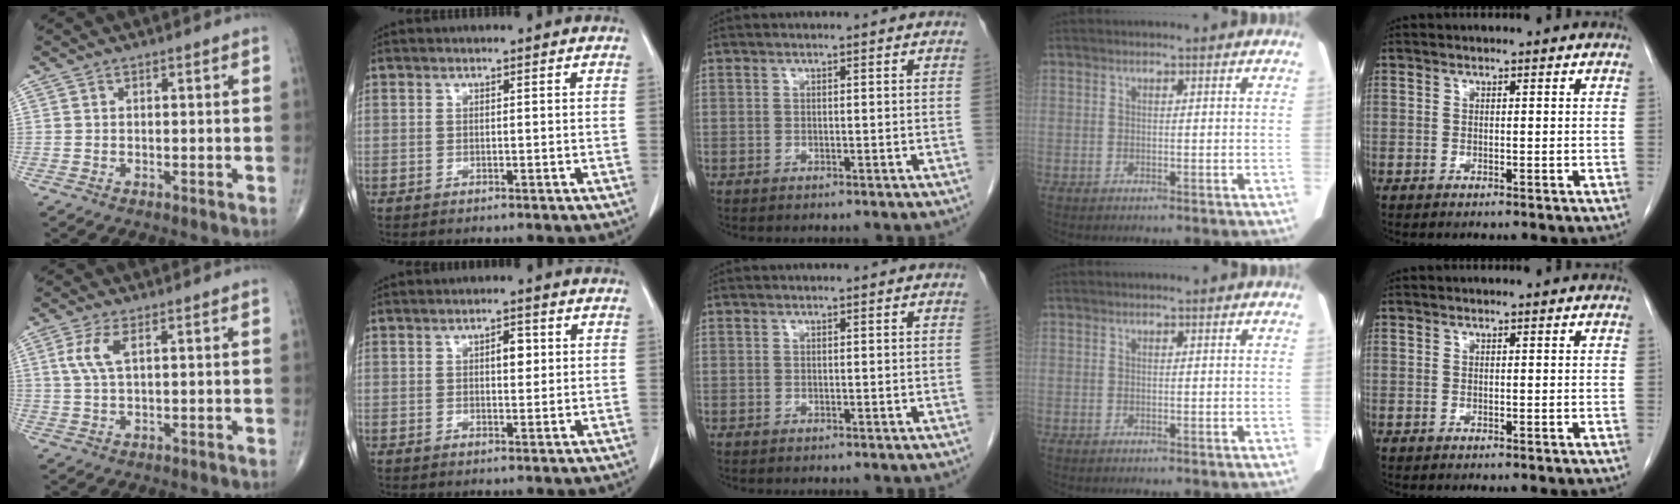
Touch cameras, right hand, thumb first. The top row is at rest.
{"thumb": {"total": 4.5, "force": [1.4, 1.5, 4.0], "torque": [-0.102, 0.004, 0.033]}, "index": {"total": 2.7, "force": [0.6, 1.2, 2.4], "torque": [-0.035, 0.003, 0.008]}}